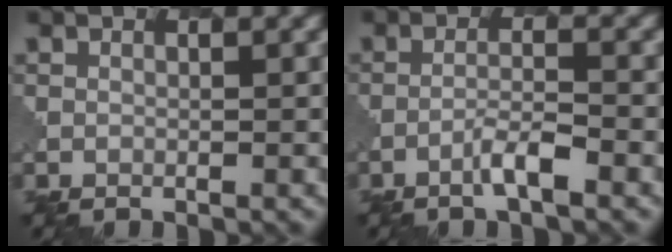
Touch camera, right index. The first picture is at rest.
{"total": 2.4, "force": [-1.4, 0.2, 1.9], "torque": [-0.037, 0.006, -0.031]}